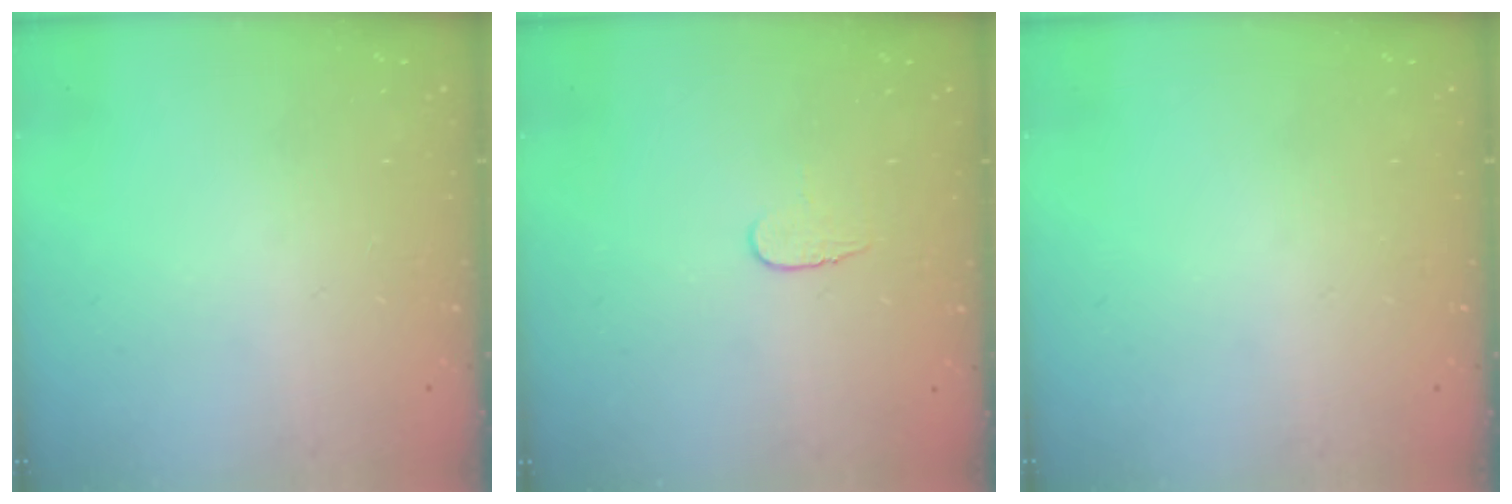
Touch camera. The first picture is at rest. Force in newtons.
{"total": 4.3, "press": 4.2, "slide": 0.4}
{"total": 0.0}